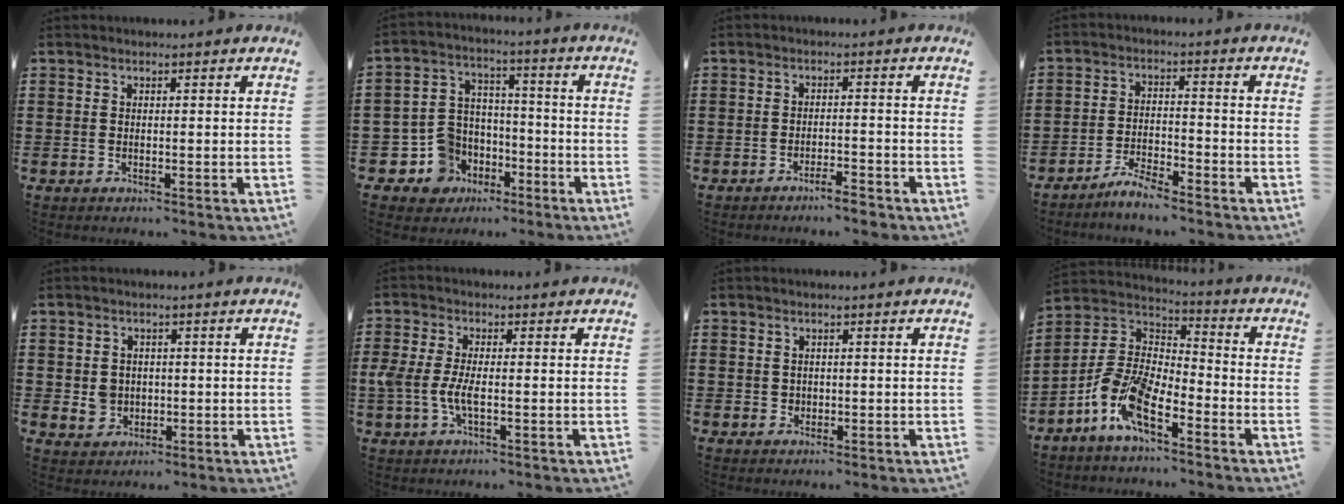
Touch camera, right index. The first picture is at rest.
{"total": 8.7, "force": [-3.9, 7.4, 2.1], "torque": [-0.093, 0.010, -0.071]}
{"total": 2.9, "force": [-2.7, 0.1, 1.2], "torque": [-0.021, 0.001, -0.053]}
{"total": 4.4, "force": [-4.2, 0.4, 1.3], "torque": [-0.032, 0.008, -0.086]}
{"total": 2.6, "force": [-0.1, 2.4, 1.1], "torque": [-0.030, 0.003, -0.003]}
{"total": 4.6, "force": [-1.0, 1.7, 4.1], "torque": [-0.099, -0.006, -0.025]}
{"total": 0.9, "force": [0.2, 0.9, 0.2], "torque": [-0.006, 0.004, 0.004]}
{"total": 11.1, "force": [-7.3, 3.6, 7.6], "torque": [-0.191, -0.007, -0.148]}